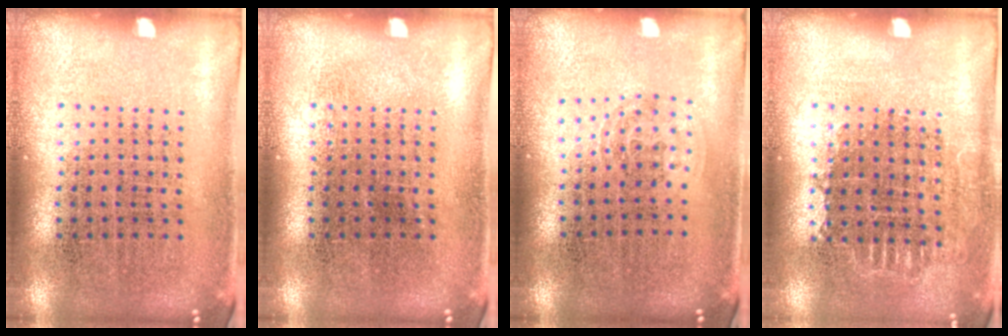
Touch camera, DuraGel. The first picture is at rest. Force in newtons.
{"total": 0.0}
{"total": 0.9, "press": 0.6, "slide": 0.7}
{"total": 0.7, "press": 0.7, "slide": 0.3}